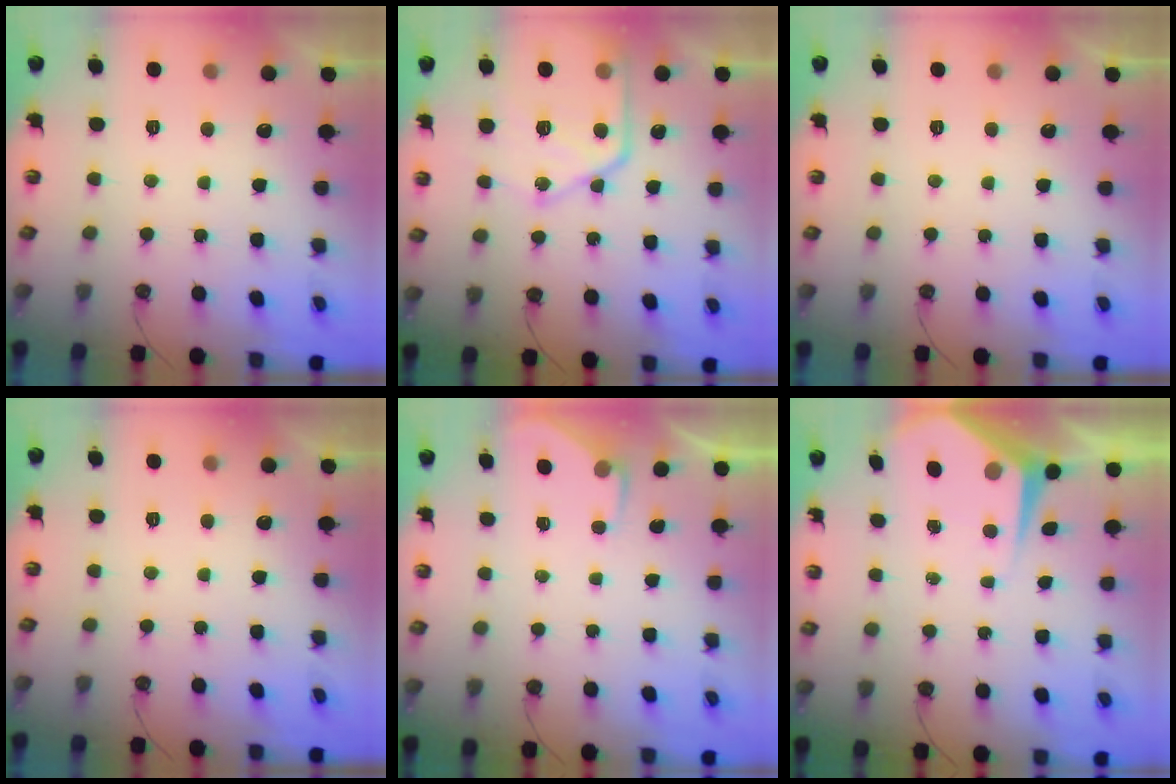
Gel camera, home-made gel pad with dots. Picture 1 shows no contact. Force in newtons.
{"total": 18.7, "press": 18.6, "slide": 1.7}
{"total": 0.0}
{"total": 0.0}
{"total": 2.7, "press": 2.6, "slide": 0.5}
{"total": 5.3, "press": 5.3, "slide": 0.1}